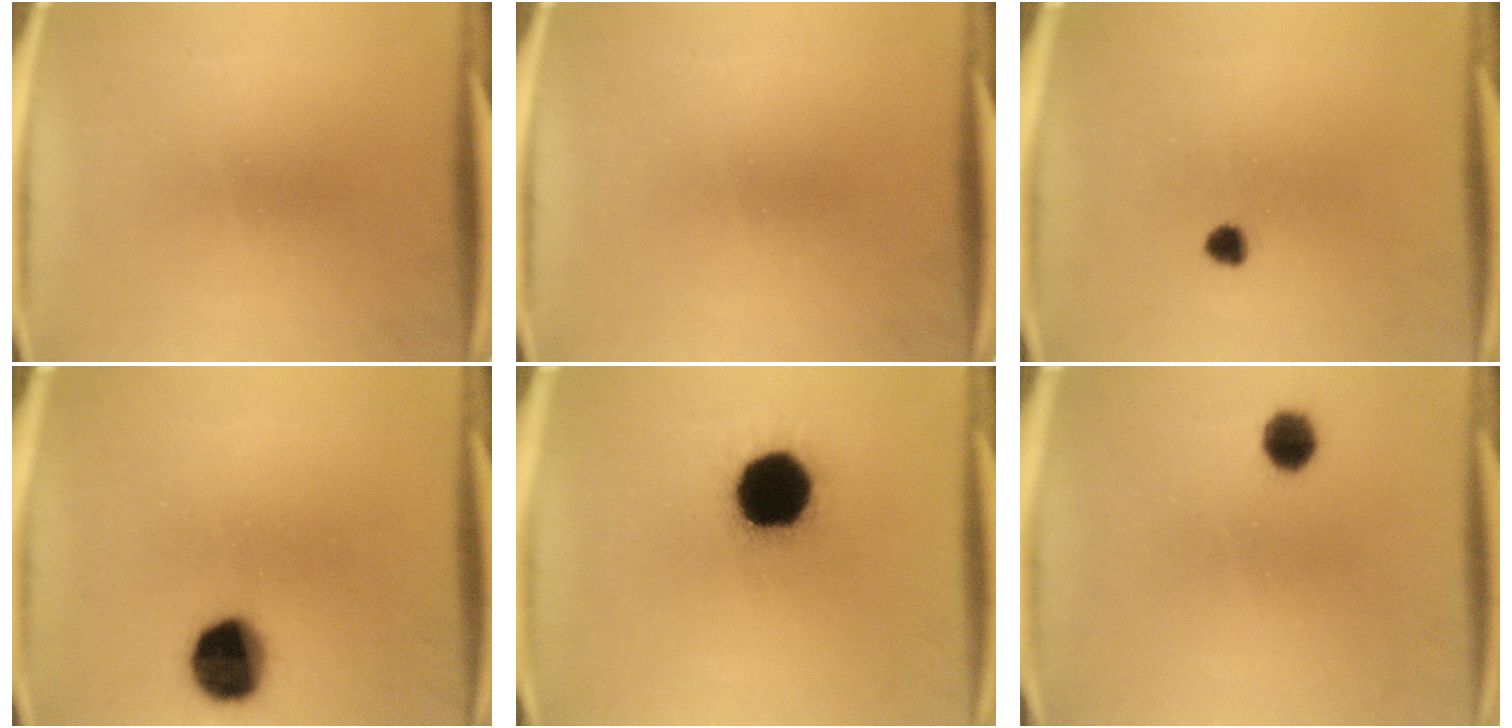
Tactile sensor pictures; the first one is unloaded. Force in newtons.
{"total": 0.0}
{"total": 1.9}
{"total": 11.6}
{"total": 19.7}
{"total": 4.3}